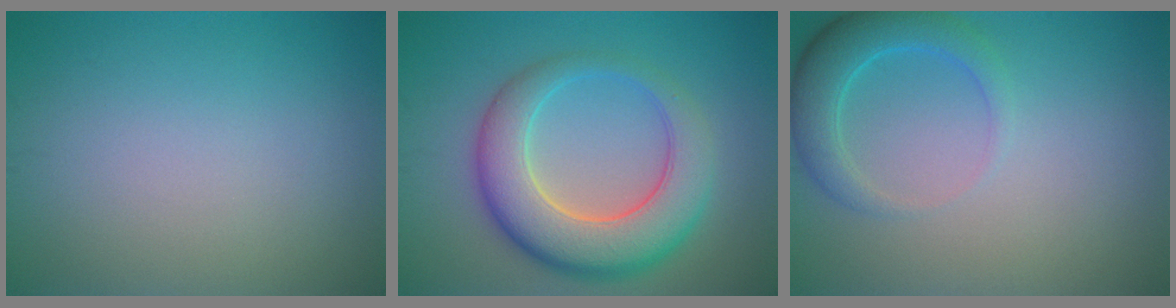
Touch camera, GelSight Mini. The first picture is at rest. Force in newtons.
{"total": 8.4, "press": 8.4, "slide": 0.3}
{"total": 3.7, "press": 3.7, "slide": 0.2}